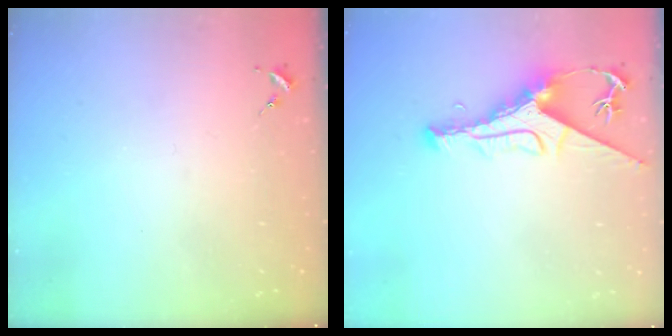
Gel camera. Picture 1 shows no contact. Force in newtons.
{"total": 9.8, "press": 9.7, "slide": 1.4}